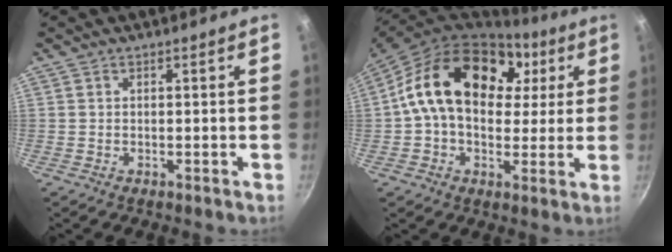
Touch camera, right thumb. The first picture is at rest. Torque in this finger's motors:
{"motor_torque": [-1.31, 2.53, 1.32, -1.06, 0.58]}